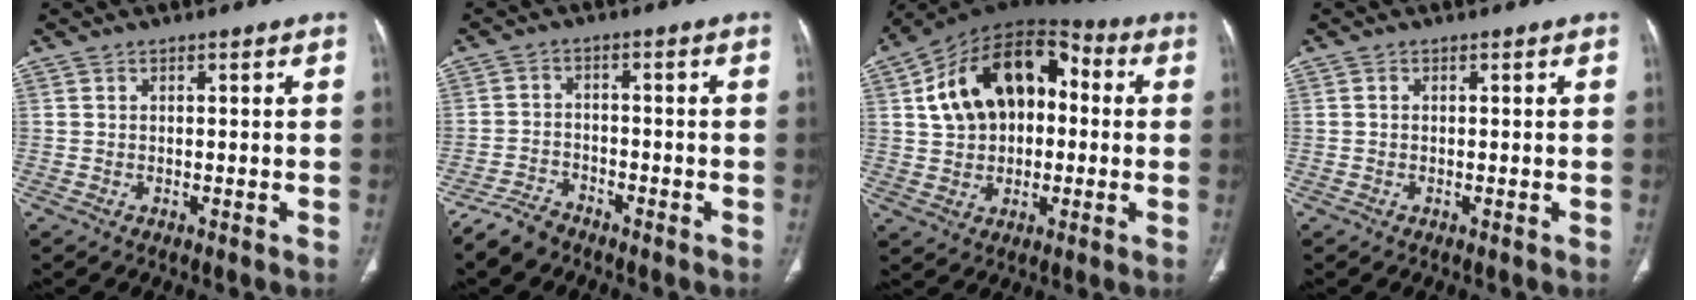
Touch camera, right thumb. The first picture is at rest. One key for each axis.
{"total": 4.9, "fx": -4.3, "fy": 2.1, "fz": 1.3, "tx": -0.030, "ty": 0.013, "tz": -0.083}
{"total": 19.0, "fx": 2.8, "fy": 12.7, "fz": 13.9, "tx": -0.204, "ty": 0.037, "tz": 0.042}
{"total": 0.0}